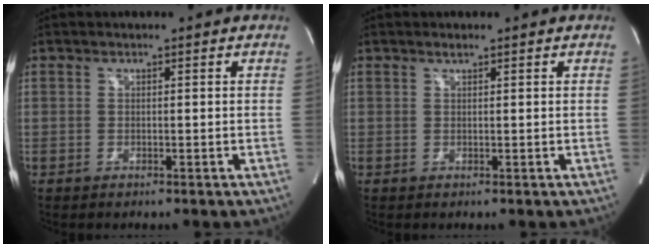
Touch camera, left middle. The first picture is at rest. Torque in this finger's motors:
{"motor_torque": [0.14, 0.00, -0.09, 0.00]}